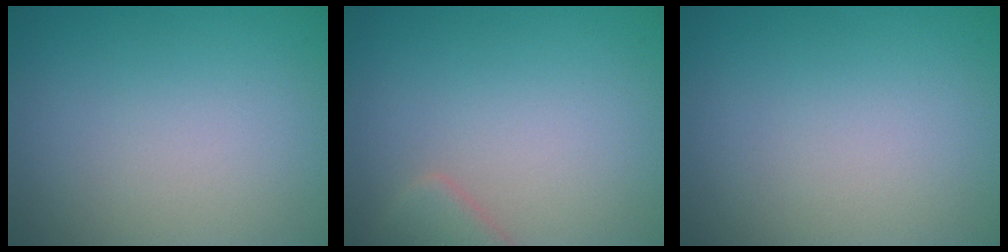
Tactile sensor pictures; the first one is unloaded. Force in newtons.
{"total": 2.0, "press": 2.0, "slide": 0.2}
{"total": 0.0}